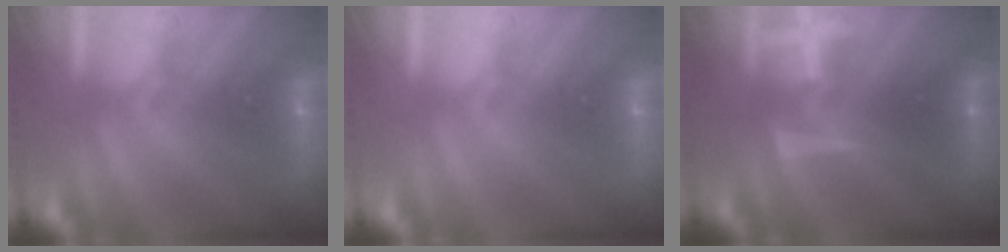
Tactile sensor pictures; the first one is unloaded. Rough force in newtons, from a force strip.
{"total": 0.0}
{"total": 3.2}